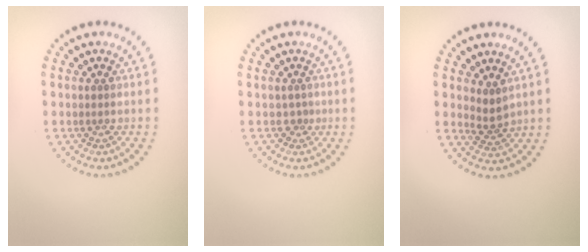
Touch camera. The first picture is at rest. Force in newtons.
{"total": 0.6, "press": 0.2, "slide": 0.6}
{"total": 2.0, "press": 1.4, "slide": 1.4}